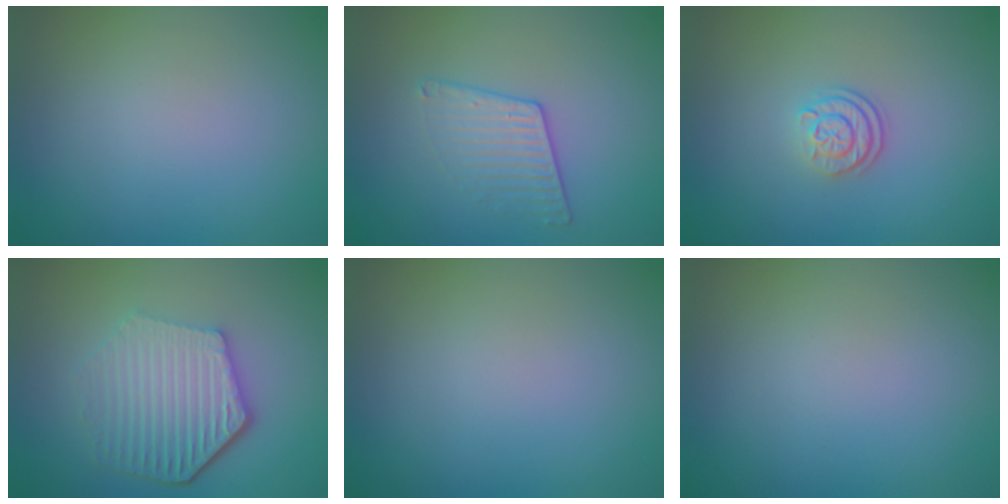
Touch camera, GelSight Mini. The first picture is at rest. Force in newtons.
{"total": 2.0, "press": 1.5, "slide": 1.3}
{"total": 2.4, "press": 1.8, "slide": 1.5}
{"total": 6.1, "press": 4.5, "slide": 4.1}
{"total": 0.0}
{"total": 0.0}